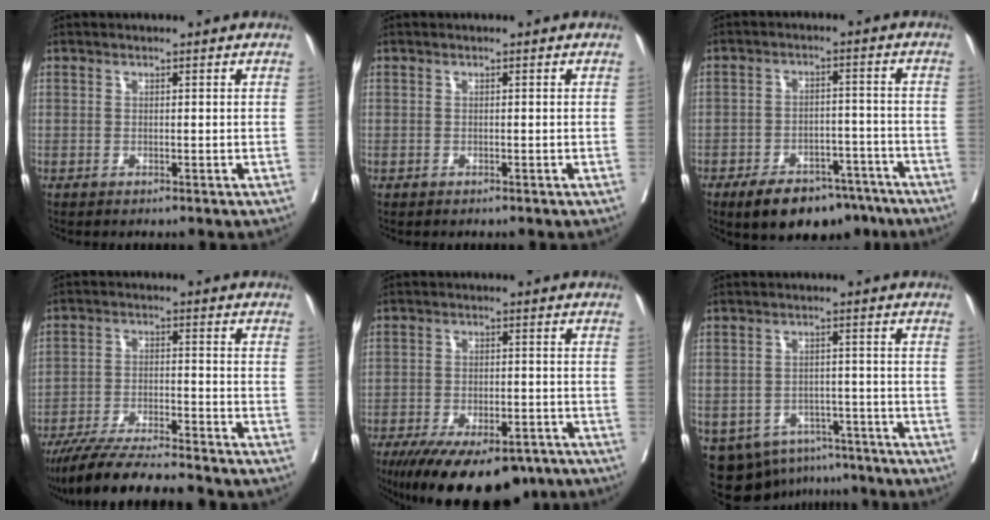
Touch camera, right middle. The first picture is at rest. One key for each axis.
{"total": 0.0}
{"total": 11.6, "fx": -8.7, "fy": 5.5, "fz": 5.3, "tx": -0.061, "ty": 0.015, "tz": -0.131}
{"total": 13.4, "fx": -11.9, "fy": 0.4, "fz": 6.0, "tx": -0.088, "ty": -0.021, "tz": -0.193}
{"total": 17.2, "fx": -12.6, "fy": 6.4, "fz": 9.7, "tx": -0.161, "ty": -0.018, "tz": -0.180}
{"total": 11.7, "fx": -8.1, "fy": 7.6, "fz": 3.7, "tx": -0.071, "ty": 0.010, "tz": -0.102}